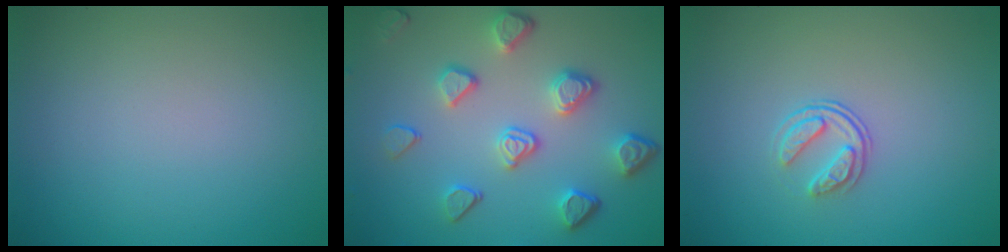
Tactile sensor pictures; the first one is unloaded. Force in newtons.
{"total": 4.8, "press": 3.7, "slide": 3.0}
{"total": 1.9, "press": 1.3, "slide": 1.4}